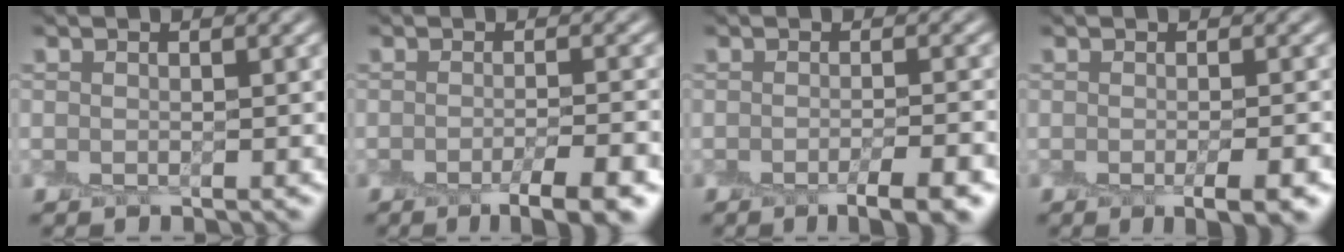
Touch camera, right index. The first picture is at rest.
{"total": 5.0, "force": [-3.1, 0.8, 3.9], "torque": [-0.048, -0.007, -0.041]}
{"total": 4.4, "force": [-2.8, 0.7, 3.3], "torque": [-0.042, -0.006, -0.035]}
{"total": 3.6, "force": [-1.8, 0.7, 3.0], "torque": [-0.036, -0.009, -0.016]}